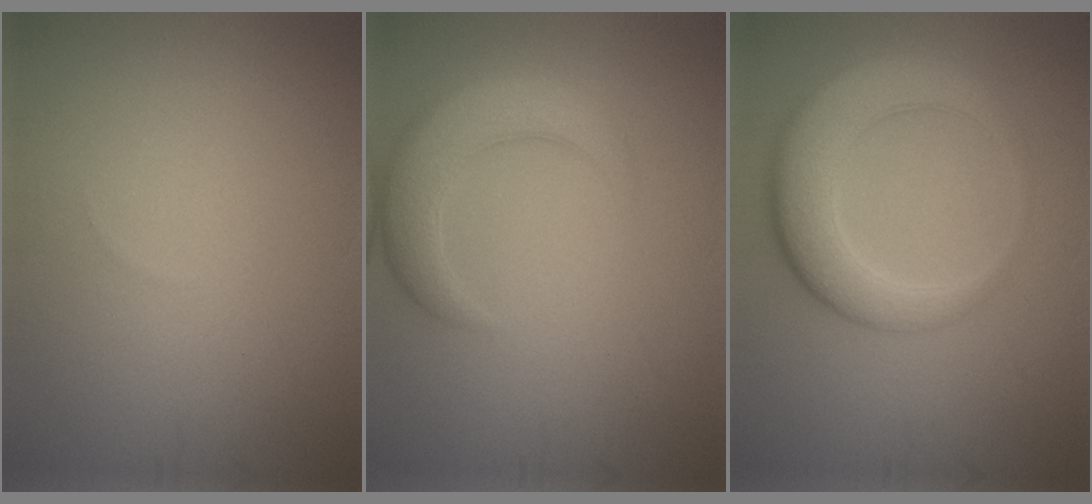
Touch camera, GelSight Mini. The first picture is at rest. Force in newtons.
{"total": 4.7, "press": 4.7, "slide": 0.3}
{"total": 6.3, "press": 6.2, "slide": 0.2}